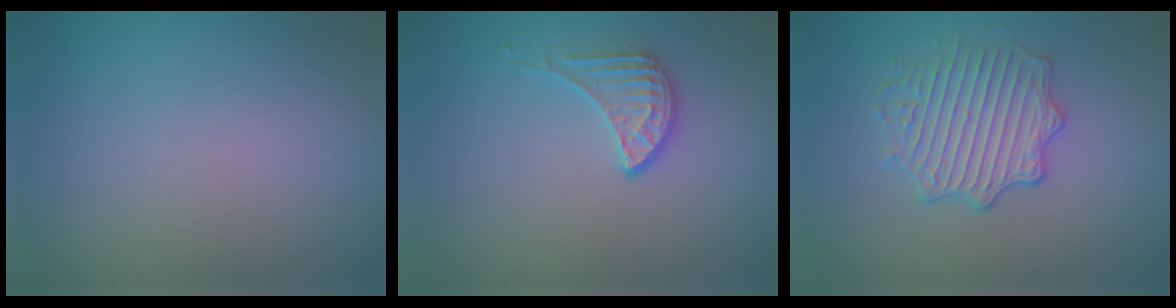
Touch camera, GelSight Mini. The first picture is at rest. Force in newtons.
{"total": 2.0, "press": 1.5, "slide": 1.3}
{"total": 4.2, "press": 3.8, "slide": 1.7}